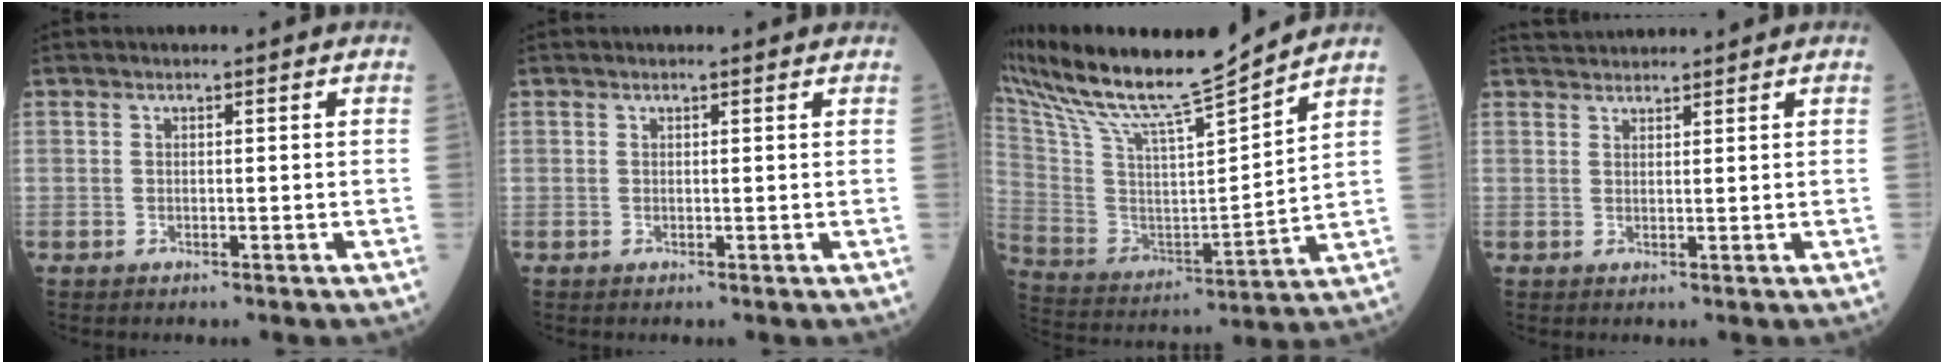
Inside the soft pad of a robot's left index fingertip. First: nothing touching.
{"total": 1.8, "force": [1.8, 0.3, 0.4], "torque": [-0.011, 0.004, 0.013]}
{"total": 17.2, "force": [15.4, -0.4, 7.5], "torque": [-0.159, -0.018, 0.281]}
{"total": 3.9, "force": [3.9, 0.3, 0.6], "torque": [-0.012, 0.031, 0.069]}